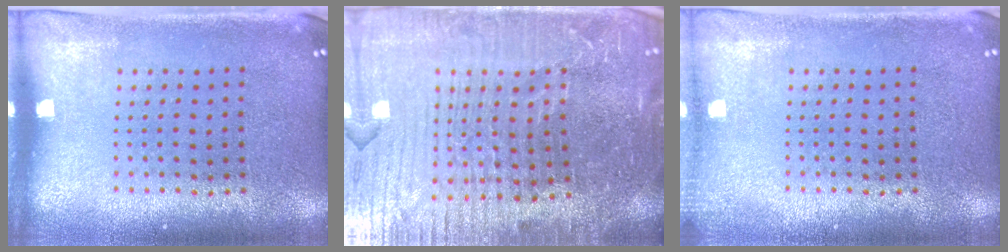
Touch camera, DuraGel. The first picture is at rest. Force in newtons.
{"total": 6.5, "press": 5.7, "slide": 3.2}
{"total": 1.0, "press": 1.0, "slide": 0.3}